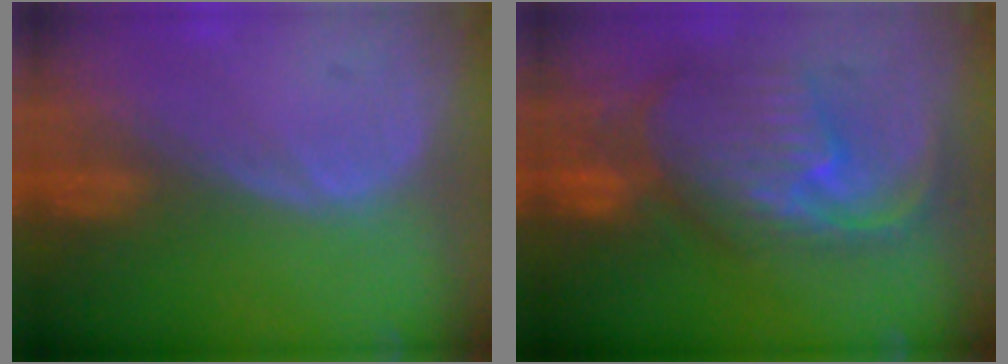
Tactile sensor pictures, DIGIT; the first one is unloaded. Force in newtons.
{"total": 10.5, "press": 9.4, "slide": 4.7}